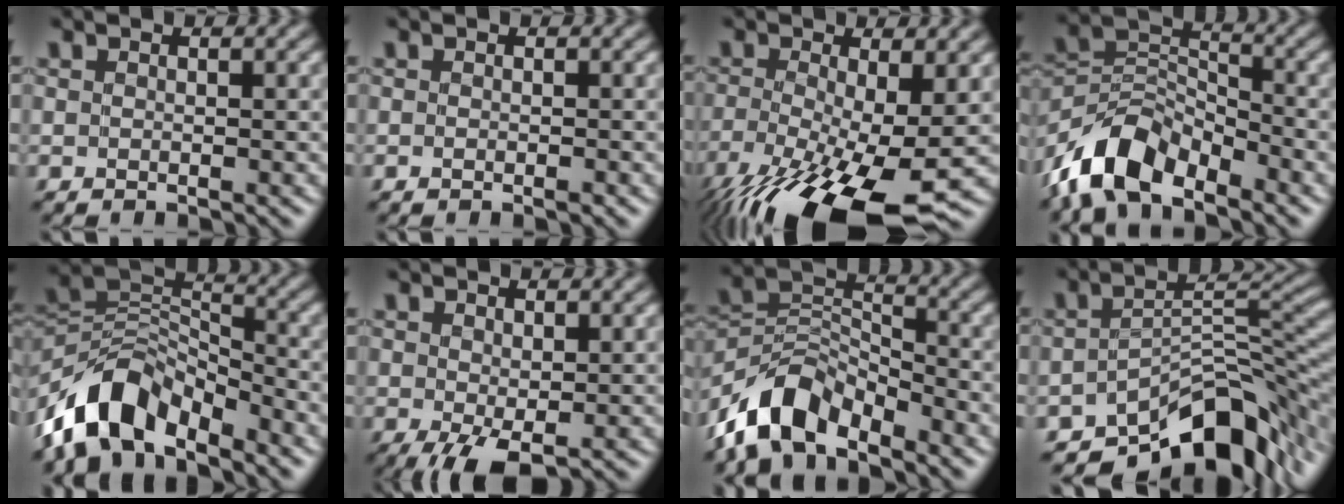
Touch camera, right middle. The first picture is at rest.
{"total": 0.6, "force": [-0.3, 0.2, 0.5], "torque": [-0.006, -0.002, -0.002]}
{"total": 12.9, "force": [-6.1, 4.3, 10.5], "torque": [-0.201, -0.041, -0.101]}
{"total": 8.0, "force": [-5.8, 3.8, 3.9], "torque": [-0.073, 0.005, -0.124]}
{"total": 8.6, "force": [-6.1, 4.3, 4.3], "torque": [-0.074, 0.006, -0.122]}
{"total": 3.8, "force": [-1.1, 2.3, 2.8], "torque": [-0.070, -0.012, -0.015]}
{"total": 7.7, "force": [-5.8, 3.7, 3.5], "torque": [-0.061, 0.004, -0.123]}
{"total": 9.0, "force": [-6.2, 3.3, 5.6], "torque": [-0.068, 0.008, -0.106]}